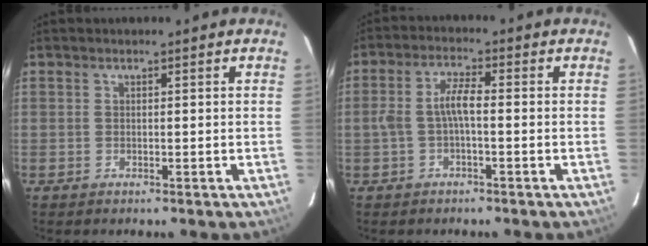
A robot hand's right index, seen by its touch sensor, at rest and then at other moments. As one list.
[{"total": 4.5, "force": [-1.0, 1.1, 4.2], "torque": [-0.090, 0.012, -0.017]}]